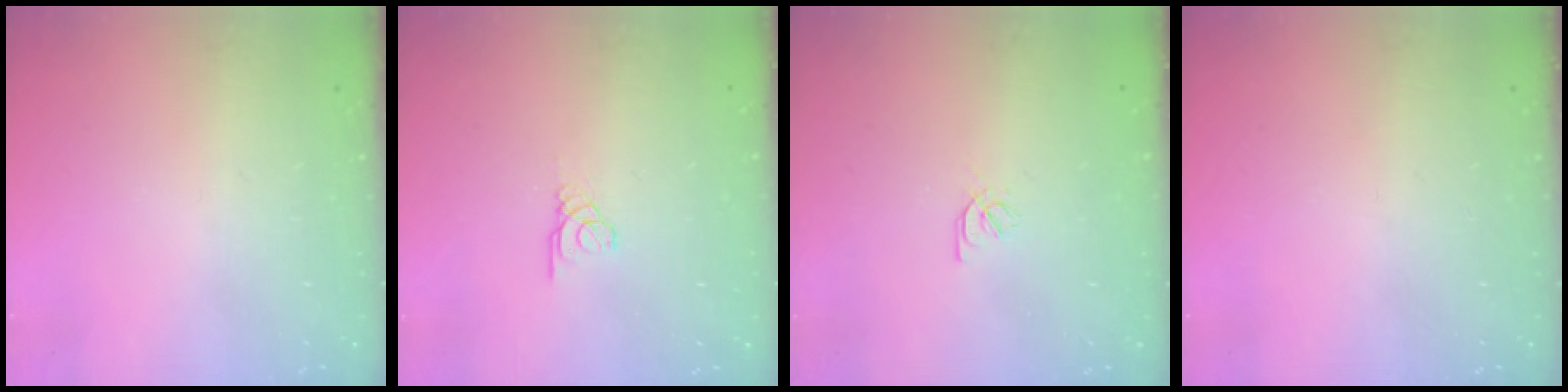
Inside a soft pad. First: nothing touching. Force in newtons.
{"total": 1.7, "press": 1.7, "slide": 0.2}
{"total": 2.2, "press": 2.1, "slide": 0.6}
{"total": 0.0}